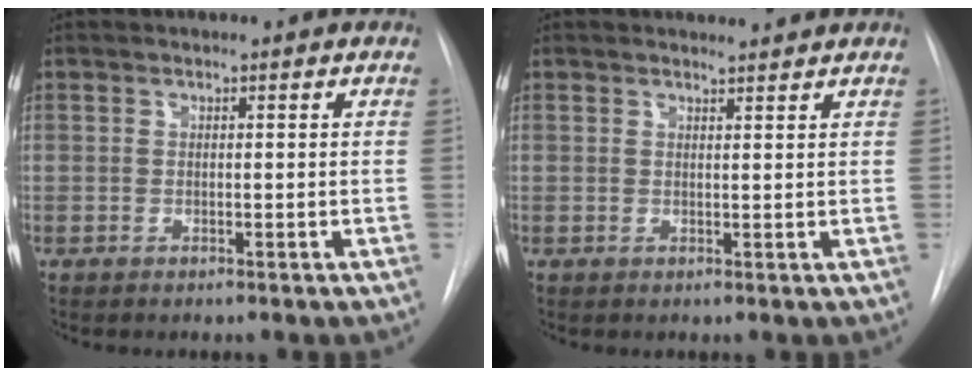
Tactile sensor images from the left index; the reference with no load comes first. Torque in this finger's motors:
{"motor_torque": [-0.16, -0.16, -0.09, -0.02]}